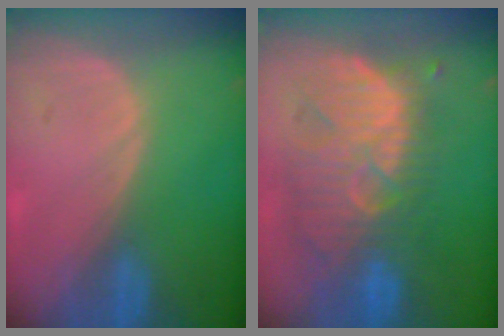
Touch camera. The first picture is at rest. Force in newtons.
{"total": 11.1, "press": 10.6, "slide": 3.2}